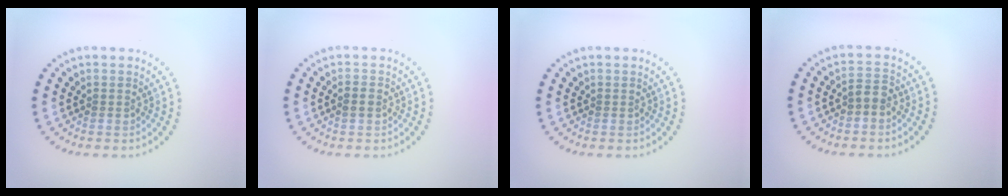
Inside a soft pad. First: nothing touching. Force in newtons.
{"total": 1.1, "press": 1.1, "slide": 0.0}
{"total": 0.0}
{"total": 1.5, "press": 1.4, "slide": 0.6}